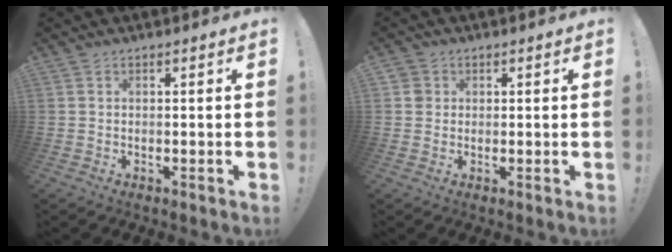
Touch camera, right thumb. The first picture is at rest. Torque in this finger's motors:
{"motor_torque": [-0.10, 0.12, 0.21, 0.07, -0.08]}